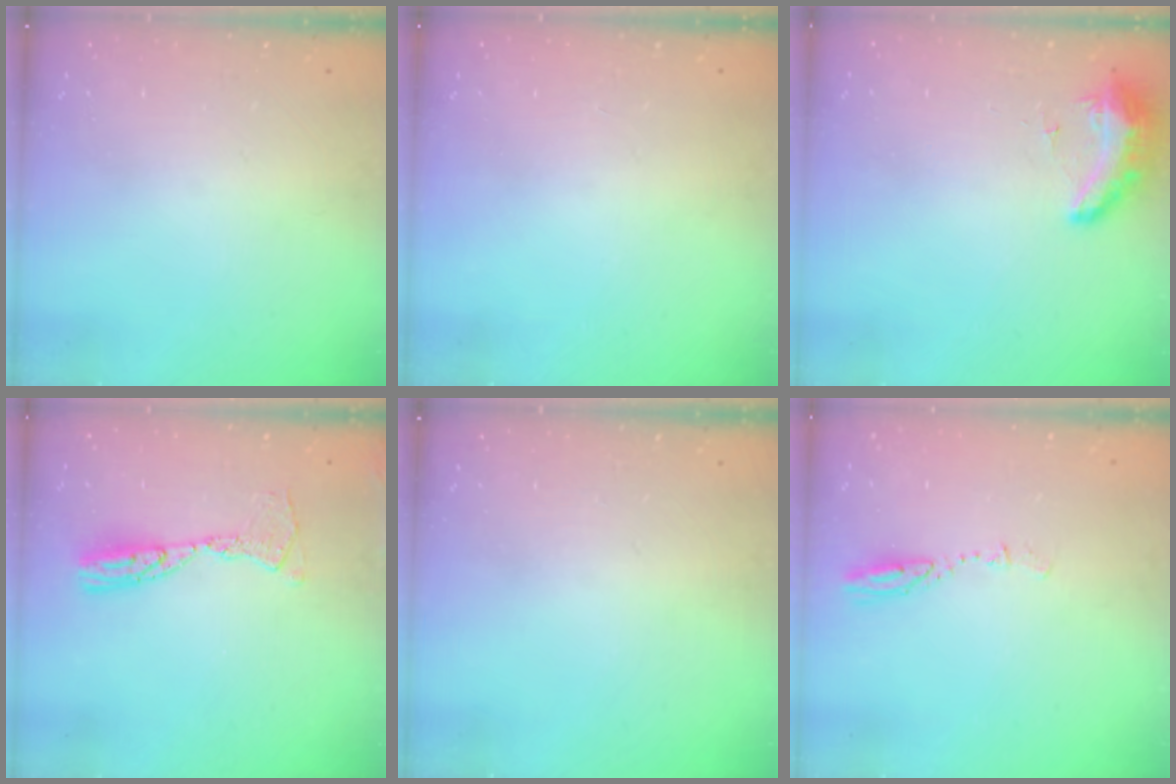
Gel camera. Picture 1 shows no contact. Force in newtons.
{"total": 0.0}
{"total": 16.9, "press": 11.4, "slide": 12.5}
{"total": 10.3, "press": 10.3, "slide": 1.0}
{"total": 0.0}
{"total": 3.8, "press": 3.8, "slide": 0.4}